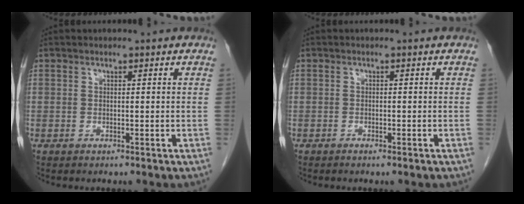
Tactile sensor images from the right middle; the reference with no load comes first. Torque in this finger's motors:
{"motor_torque": [-0.46, -0.04, -0.07, -0.01]}